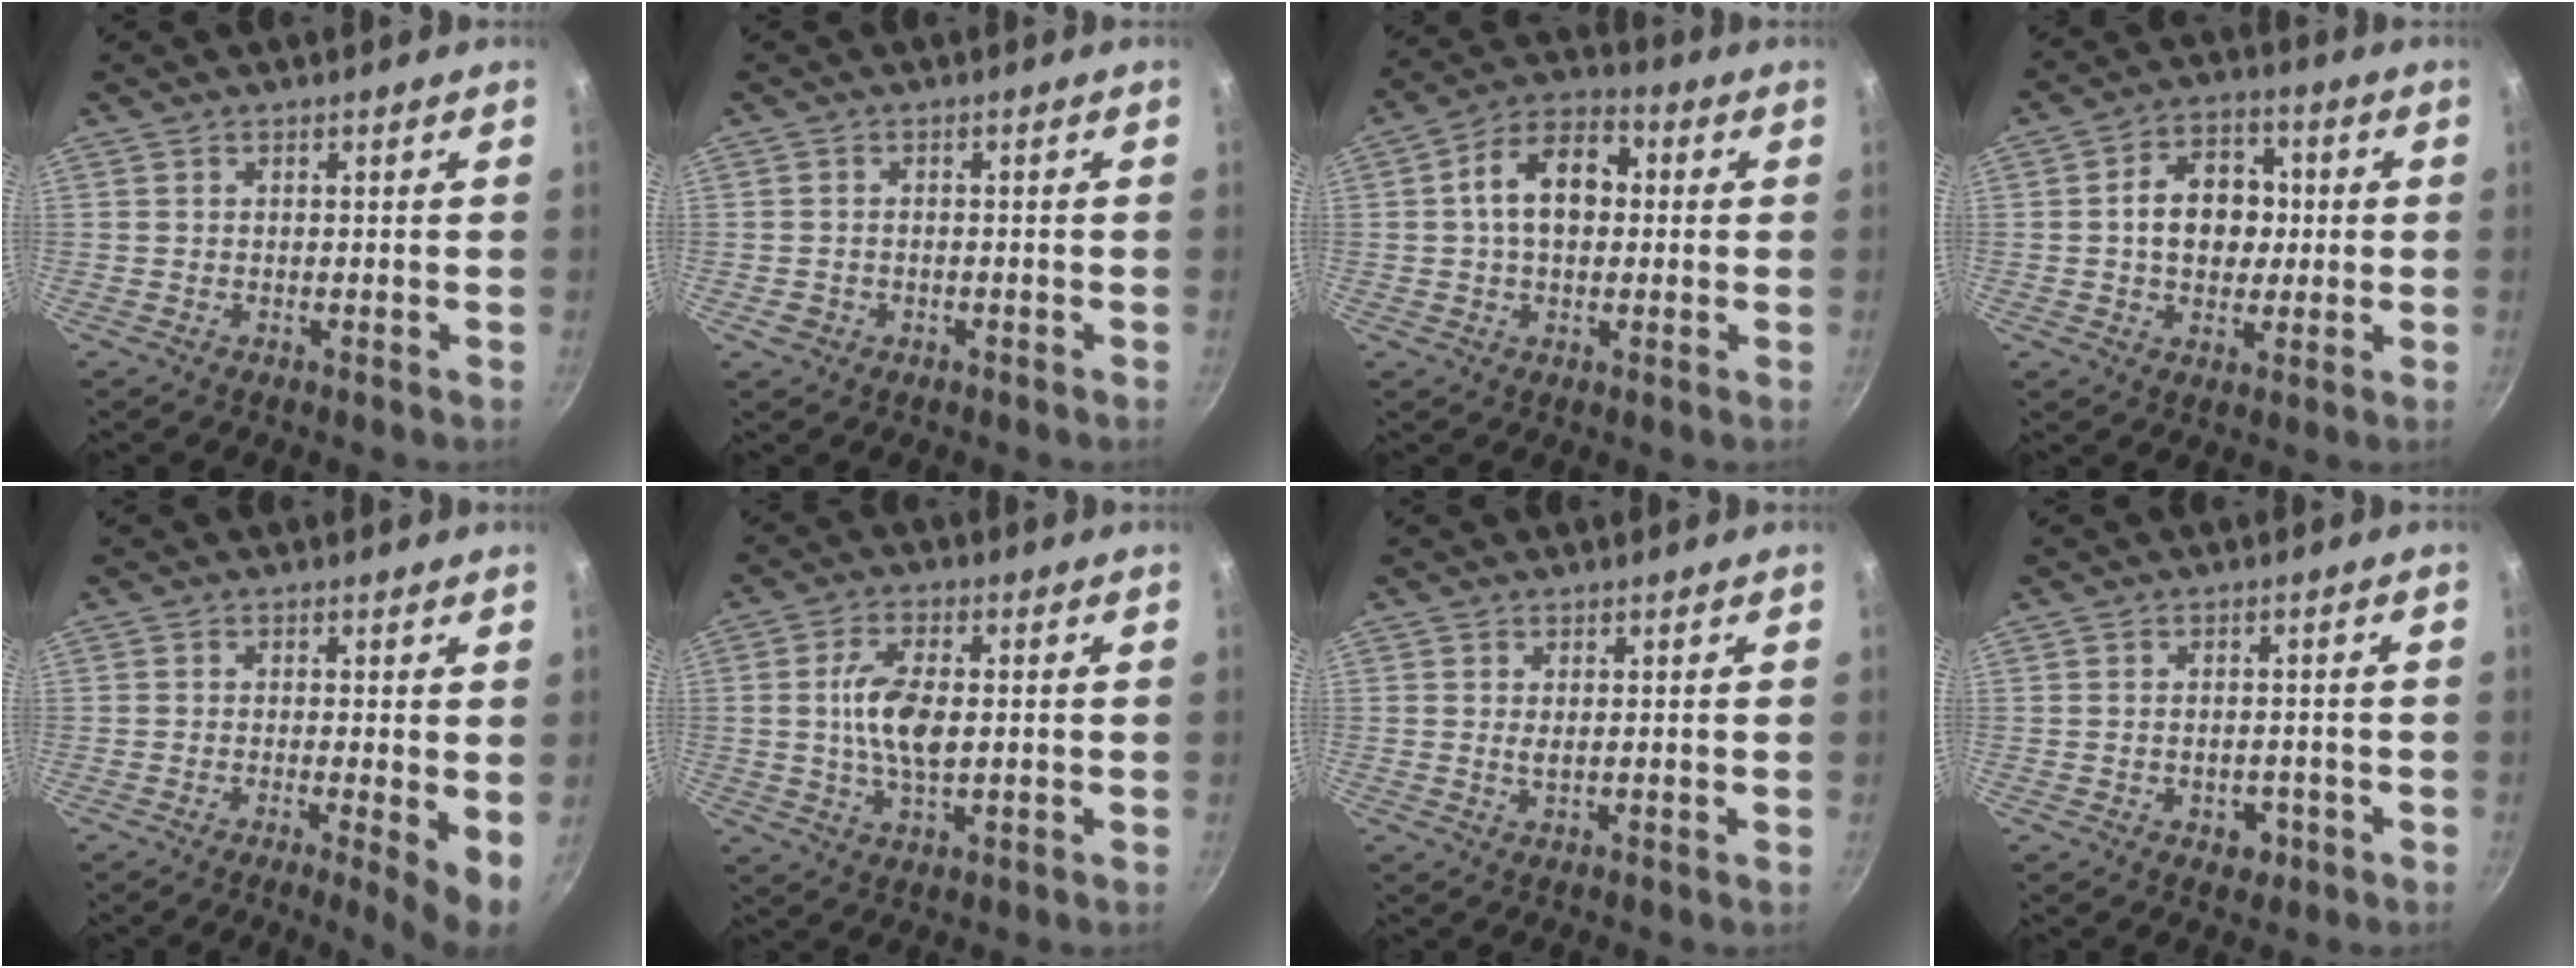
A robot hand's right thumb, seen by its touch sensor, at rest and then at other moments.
{"total": 2.3, "force": [-0.9, 1.8, 1.0], "torque": [-0.018, 0.010, -0.008]}
{"total": 11.8, "force": [1.2, 8.0, 8.7], "torque": [-0.111, 0.030, 0.005]}
{"total": 11.5, "force": [0.7, 8.7, 7.4], "torque": [-0.079, 0.016, 0.002]}
{"total": 5.7, "force": [-0.6, 0.9, 5.6], "torque": [-0.078, -0.015, -0.009]}
{"total": 9.2, "force": [0.5, 4.4, 8.0], "torque": [-0.154, 0.008, 0.010]}
{"total": 1.2, "force": [0.3, 0.3, 1.1], "torque": [-0.022, -0.005, 0.006]}
{"total": 3.4, "force": [-1.4, 2.3, 2.1], "torque": [-0.020, 0.010, -0.012]}